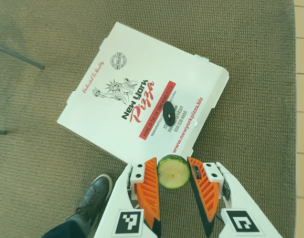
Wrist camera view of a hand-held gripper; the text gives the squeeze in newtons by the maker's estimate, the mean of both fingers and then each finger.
{"total": 7.2, "left": 7.2, "right": 7.1}